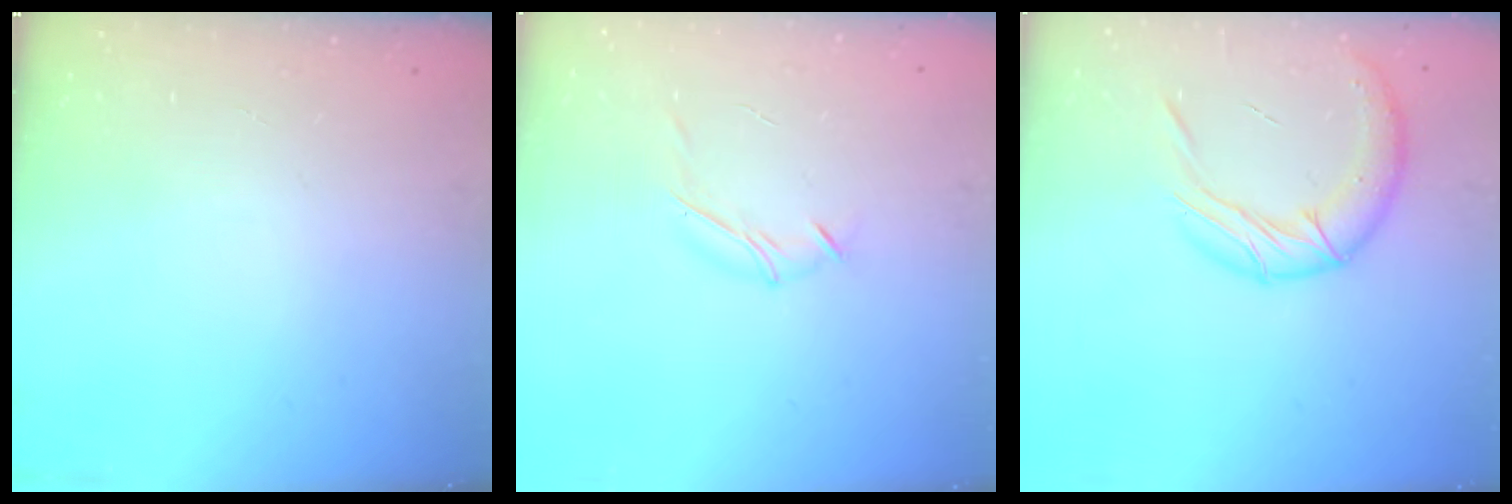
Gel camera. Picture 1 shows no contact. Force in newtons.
{"total": 6.7, "press": 6.6, "slide": 1.2}
{"total": 14.7, "press": 14.5, "slide": 2.0}